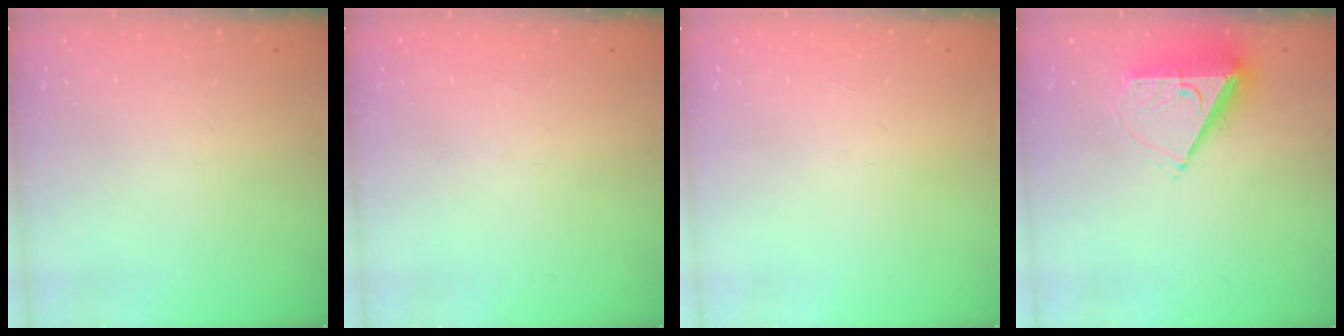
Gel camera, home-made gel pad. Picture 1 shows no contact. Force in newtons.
{"total": 0.0}
{"total": 0.0}
{"total": 6.5, "press": 6.4, "slide": 0.9}